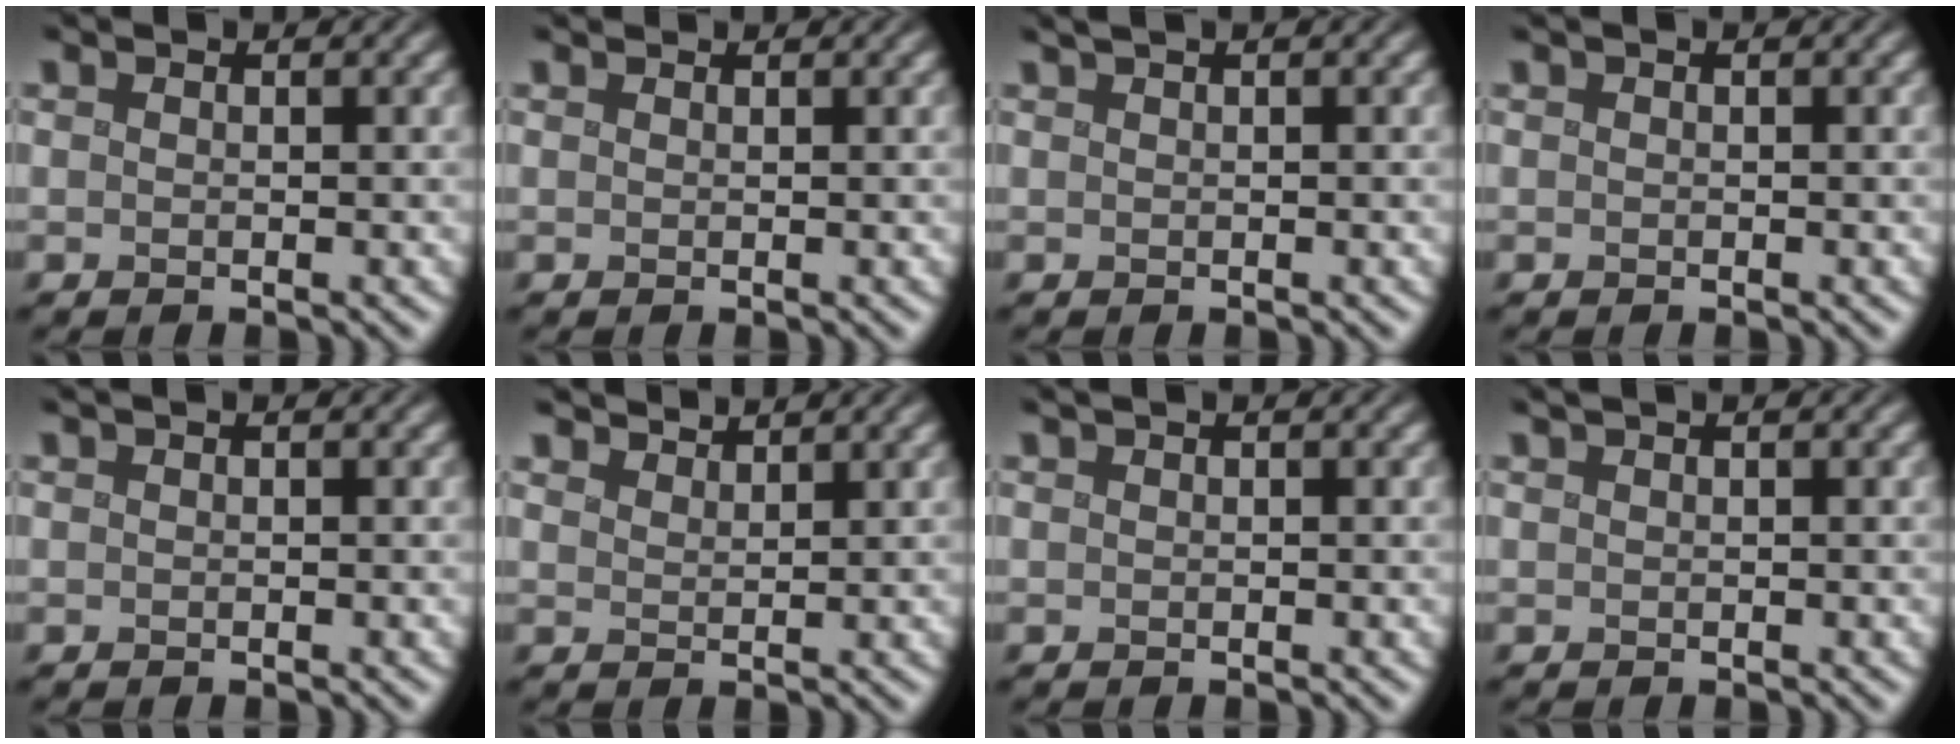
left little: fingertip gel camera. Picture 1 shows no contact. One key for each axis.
{"total": 1.0, "fx": 0.9, "fy": 0.2, "fz": 0.2, "tx": 0.001, "ty": -0.002, "tz": 0.005}
{"total": 2.7, "fx": 1.9, "fy": 1.0, "fz": 1.7, "tx": -0.005, "ty": 0.015, "tz": 0.009}
{"total": 0.8, "fx": 0.4, "fy": 0.4, "fz": 0.5, "tx": -0.001, "ty": 0.000, "tz": -0.001}
{"total": 1.1, "fx": 0.7, "fy": 0.5, "fz": 0.7, "tx": 0.000, "ty": 0.000, "tz": 0.000}
{"total": 3.4, "fx": 3.3, "fy": 0.1, "fz": 0.3, "tx": 0.000, "ty": 0.001, "tz": 0.049}
{"total": 1.4, "fx": 1.0, "fy": 0.6, "fz": 0.8, "tx": -0.001, "ty": 0.001, "tz": 0.001}
{"total": 1.8, "fx": 1.3, "fy": 0.7, "fz": 1.1, "tx": -0.003, "ty": 0.005, "tz": 0.003}